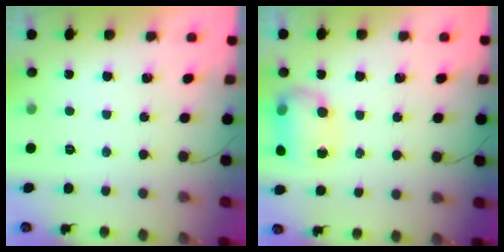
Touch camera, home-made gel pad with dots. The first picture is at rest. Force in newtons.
{"total": 8.3, "press": 8.0, "slide": 2.0}